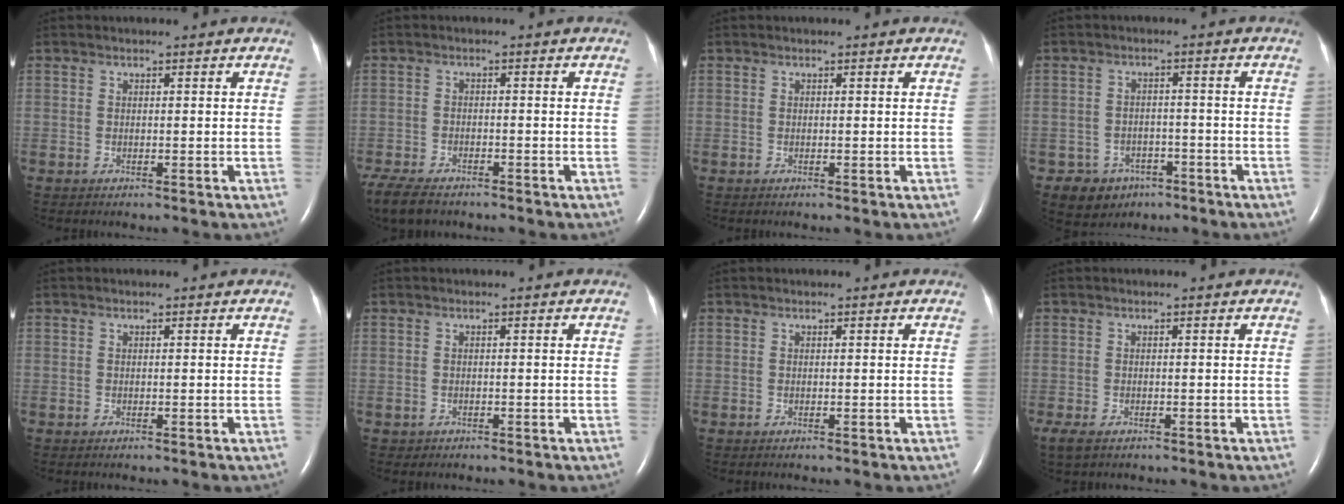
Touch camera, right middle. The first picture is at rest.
{"total": 7.8, "force": [-6.3, 2.9, 3.6], "torque": [-0.069, -0.015, -0.103]}
{"total": 0.0}
{"total": 5.9, "force": [-3.5, 4.6, 0.7], "torque": [-0.010, 0.010, -0.043]}
{"total": 0.0}
{"total": 0.6, "force": [-0.4, 0.5, -0.1], "torque": [-0.005, 0.003, -0.005]}
{"total": 0.0}
{"total": 3.9, "force": [-2.5, 1.9, 2.2], "torque": [-0.052, -0.012, -0.041]}